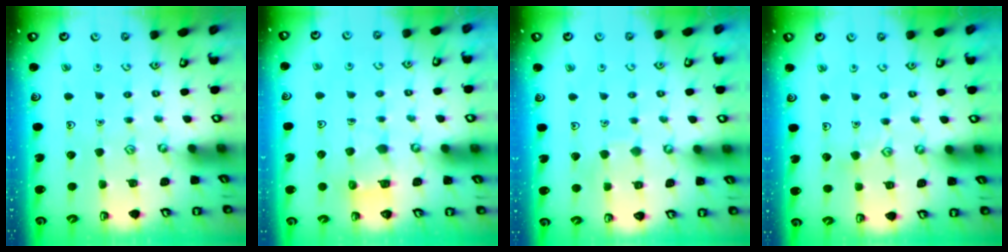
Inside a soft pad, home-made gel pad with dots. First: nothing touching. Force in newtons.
{"total": 4.8, "press": 4.8, "slide": 0.3}
{"total": 2.7, "press": 2.7, "slide": 0.1}
{"total": 4.4, "press": 4.4, "slide": 0.4}